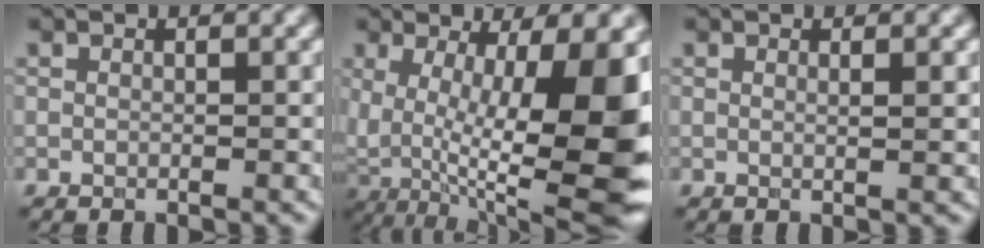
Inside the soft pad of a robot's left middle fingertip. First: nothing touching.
{"total": 16.5, "force": [-1.4, 5.6, 15.4], "torque": [-0.242, -0.021, 0.006]}
{"total": 1.4, "force": [0.4, 0.4, 1.3], "torque": [-0.013, 0.002, 0.001]}